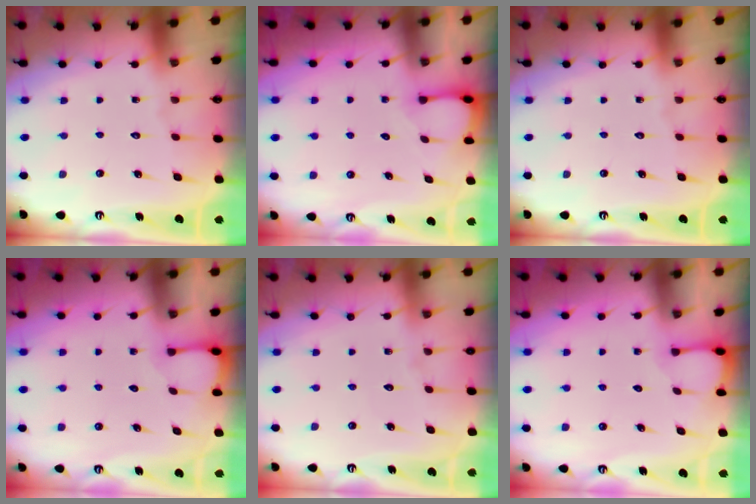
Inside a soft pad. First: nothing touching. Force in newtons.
{"total": 1.8, "press": 1.8, "slide": 0.1}
{"total": 0.0}
{"total": 1.9, "press": 1.9, "slide": 0.2}
{"total": 2.8, "press": 2.8, "slide": 0.4}
{"total": 1.9, "press": 1.9, "slide": 0.2}